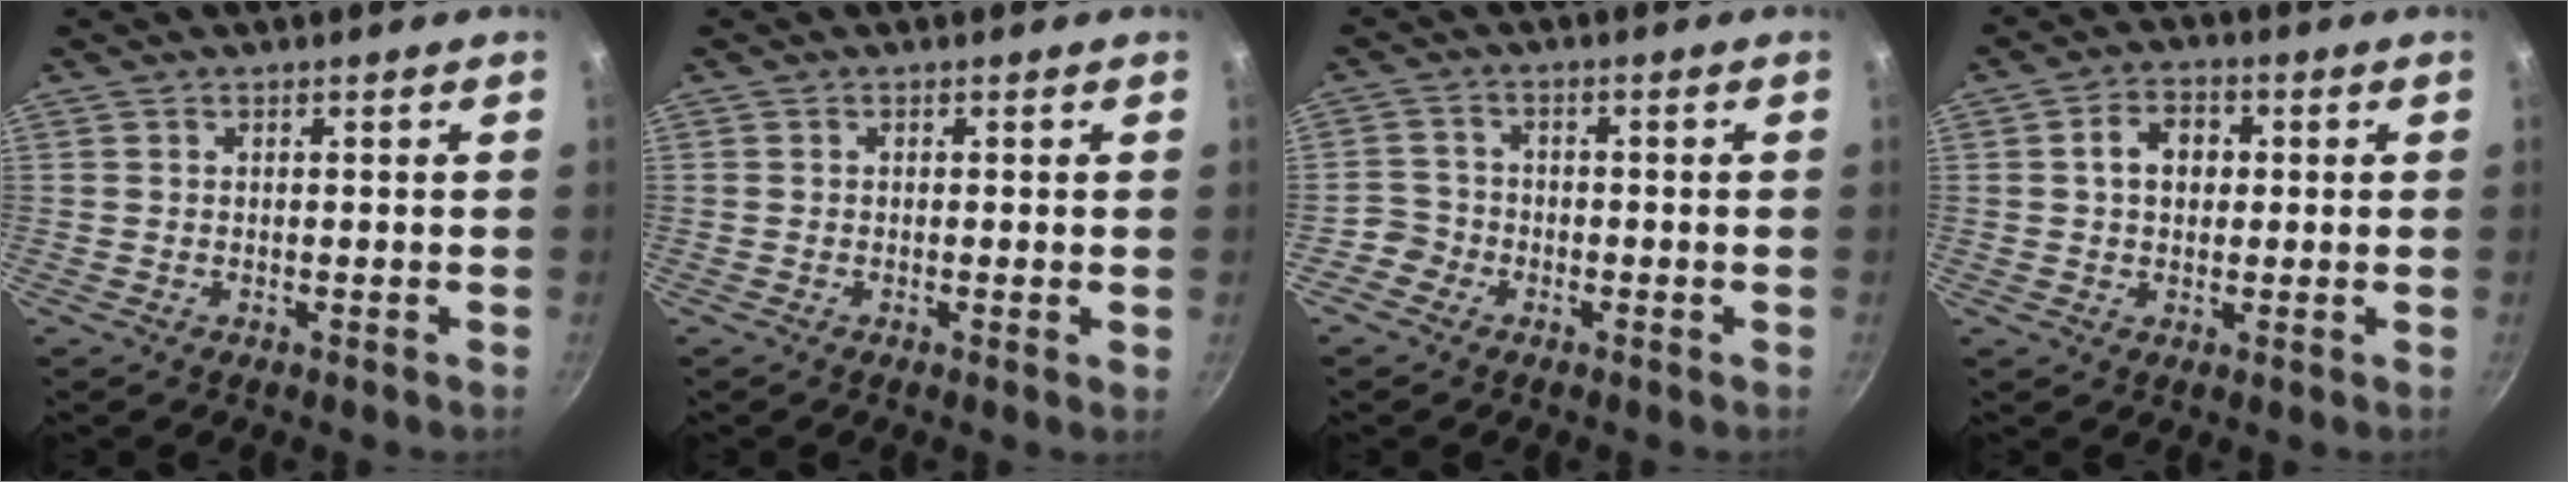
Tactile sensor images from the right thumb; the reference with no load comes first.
{"total": 0.8, "force": [-0.1, 0.0, 0.8], "torque": [-0.012, -0.004, -0.005]}
{"total": 3.4, "force": [-2.0, 2.8, 0.3], "torque": [0.011, 0.026, -0.043]}
{"total": 6.2, "force": [0.9, 4.7, 3.9], "torque": [-0.041, 0.012, 0.007]}